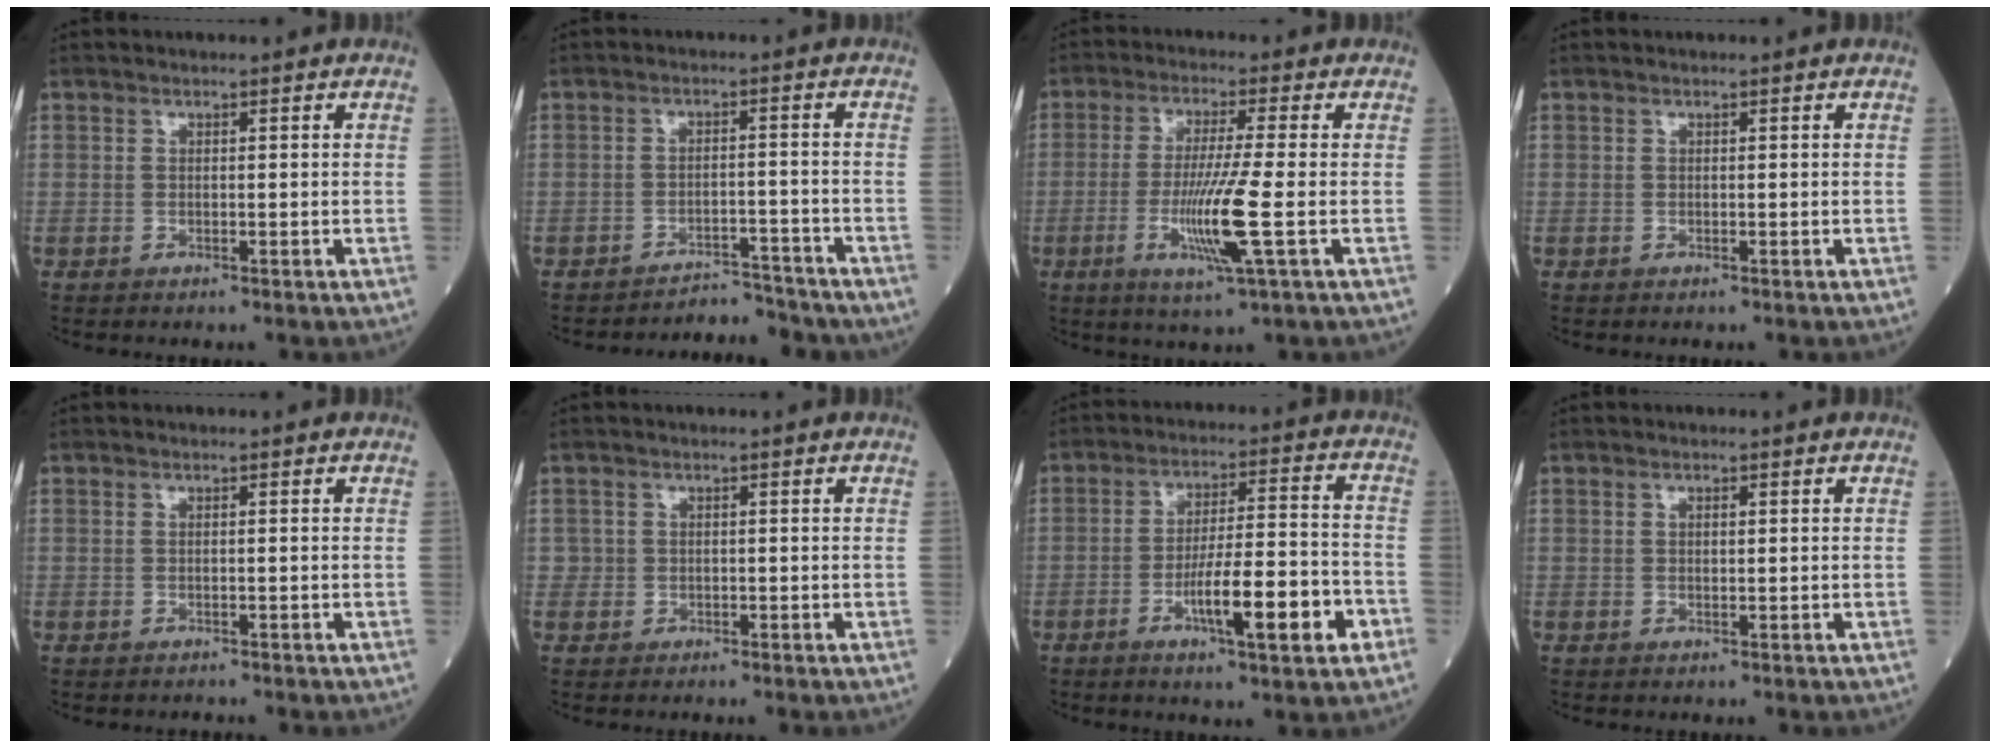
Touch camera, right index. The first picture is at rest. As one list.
[{"total": 5.0, "force": [-4.9, 0.9, -0.9], "torque": [0.025, 0.016, -0.070]}, {"total": 9.5, "force": [-2.4, -0.9, 9.2], "torque": [-0.185, -0.022, -0.045]}, {"total": 0.0}, {"total": 0.0}, {"total": 1.1, "force": [0.1, 1.1, 0.0], "torque": [0.008, 0.004, -0.002]}, {"total": 12.1, "force": [-4.8, 1.4, 11.1], "torque": [-0.183, 0.003, -0.074]}, {"total": 1.0, "force": [0.4, 0.4, 0.9], "torque": [-0.011, 0.000, 0.006]}]